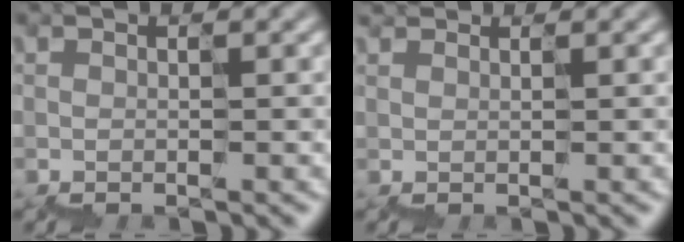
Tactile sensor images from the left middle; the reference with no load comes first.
{"total": 1.3, "force": [1.3, 0.4, 0.0], "torque": [0.000, 0.013, 0.016]}